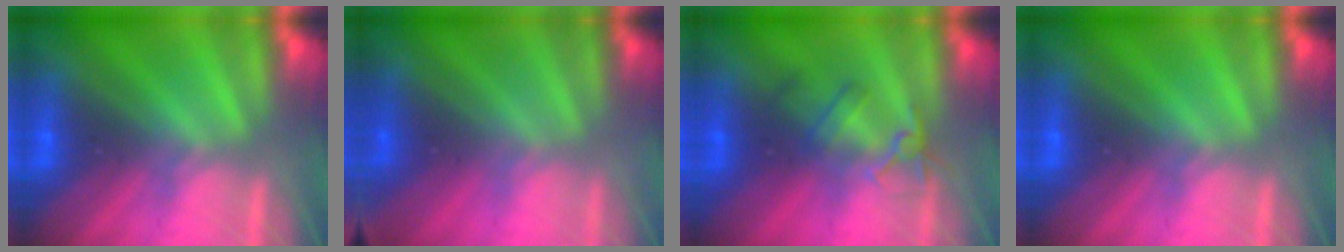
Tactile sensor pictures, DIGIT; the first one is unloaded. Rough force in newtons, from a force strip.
{"total": 2.8}
{"total": 2.4}
{"total": 0.0}